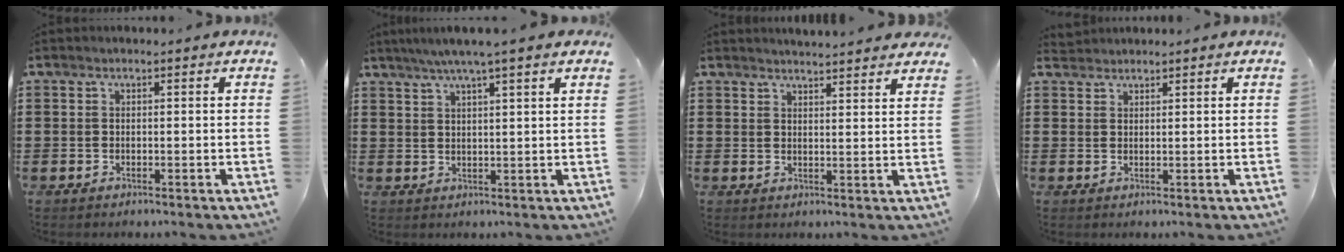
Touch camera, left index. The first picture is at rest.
{"total": 4.2, "force": [3.1, -0.4, 2.8], "torque": [-0.061, -0.003, 0.053]}
{"total": 2.7, "force": [2.7, -0.2, 0.1], "torque": [-0.011, -0.012, 0.049]}
{"total": 1.5, "force": [1.5, 0.3, -0.1], "torque": [-0.003, 0.002, 0.030]}